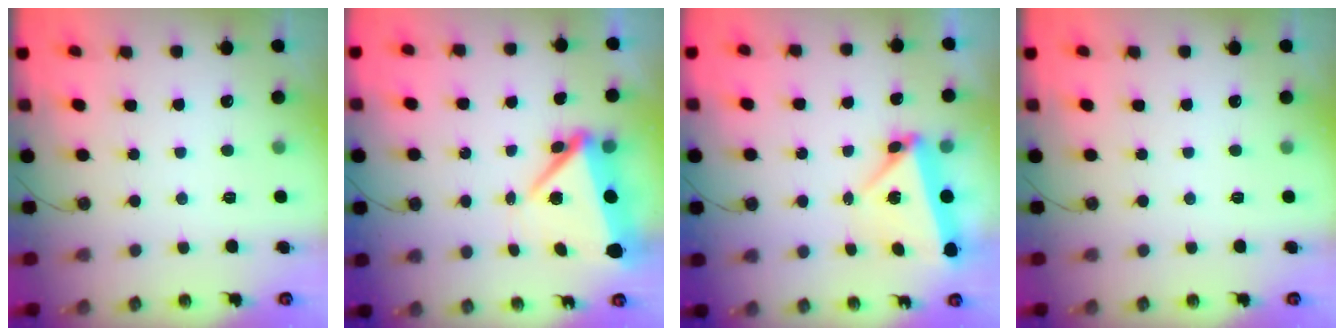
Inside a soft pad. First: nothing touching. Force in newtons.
{"total": 7.0, "press": 6.9, "slide": 1.3}
{"total": 5.7, "press": 4.8, "slide": 3.1}
{"total": 0.0}